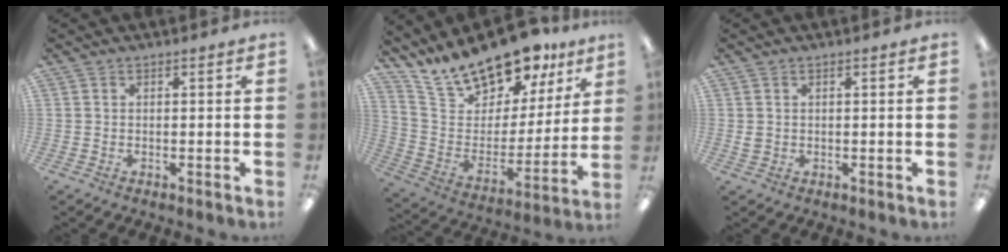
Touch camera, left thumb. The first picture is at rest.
{"total": 19.9, "force": [17.4, 7.2, 6.3], "torque": [-0.128, -0.133, 0.310]}
{"total": 1.3, "force": [0.4, 1.1, 0.6], "torque": [-0.014, 0.005, 0.006]}